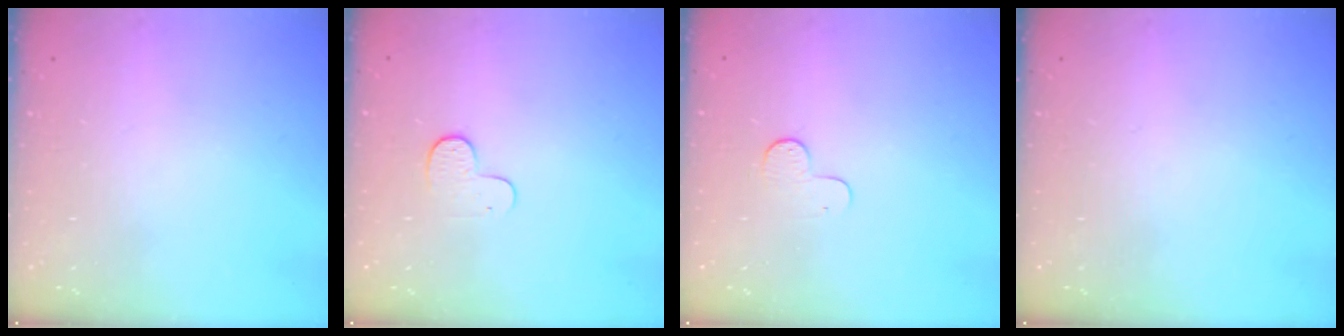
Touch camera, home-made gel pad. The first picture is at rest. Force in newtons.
{"total": 6.4, "press": 6.4, "slide": 0.5}
{"total": 4.8, "press": 4.7, "slide": 0.5}
{"total": 0.0}